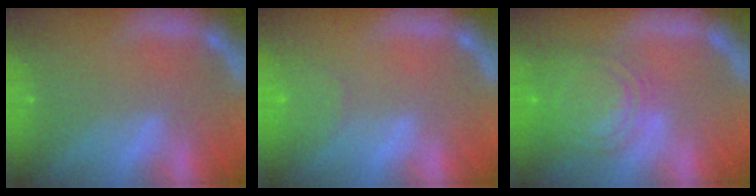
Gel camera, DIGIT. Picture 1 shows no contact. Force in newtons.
{"total": 2.4}
{"total": 9.1}